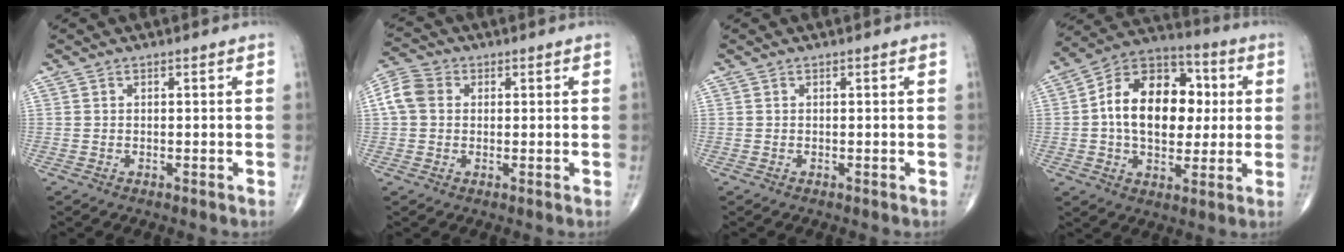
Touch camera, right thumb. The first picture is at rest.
{"total": 6.1, "force": [0.9, 4.9, 3.5], "torque": [-0.073, 0.018, 0.010]}
{"total": 0.0}
{"total": 18.7, "force": [1.5, 12.3, 13.9], "torque": [-0.188, 0.024, 0.017]}